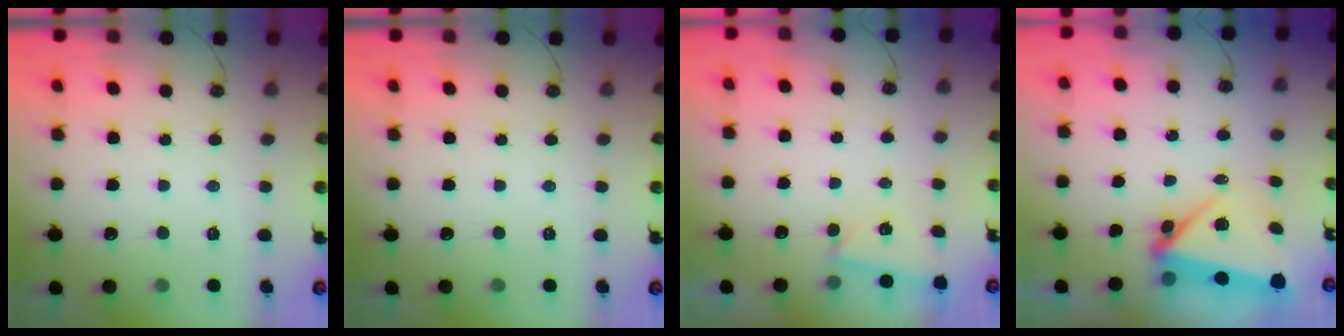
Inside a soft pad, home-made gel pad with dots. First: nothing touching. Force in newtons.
{"total": 0.0}
{"total": 2.9, "press": 0.8, "slide": 2.7}
{"total": 5.1, "press": 4.8, "slide": 1.6}